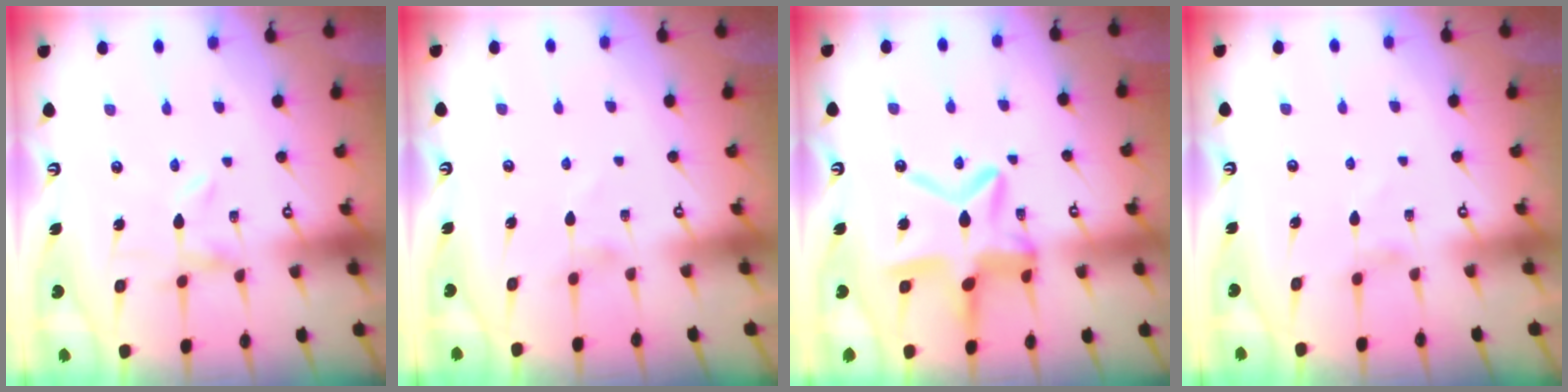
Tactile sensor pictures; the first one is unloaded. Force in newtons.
{"total": 1.5, "press": 1.5, "slide": 0.4}
{"total": 15.6, "press": 15.5, "slide": 1.4}
{"total": 3.1, "press": 3.1, "slide": 0.5}